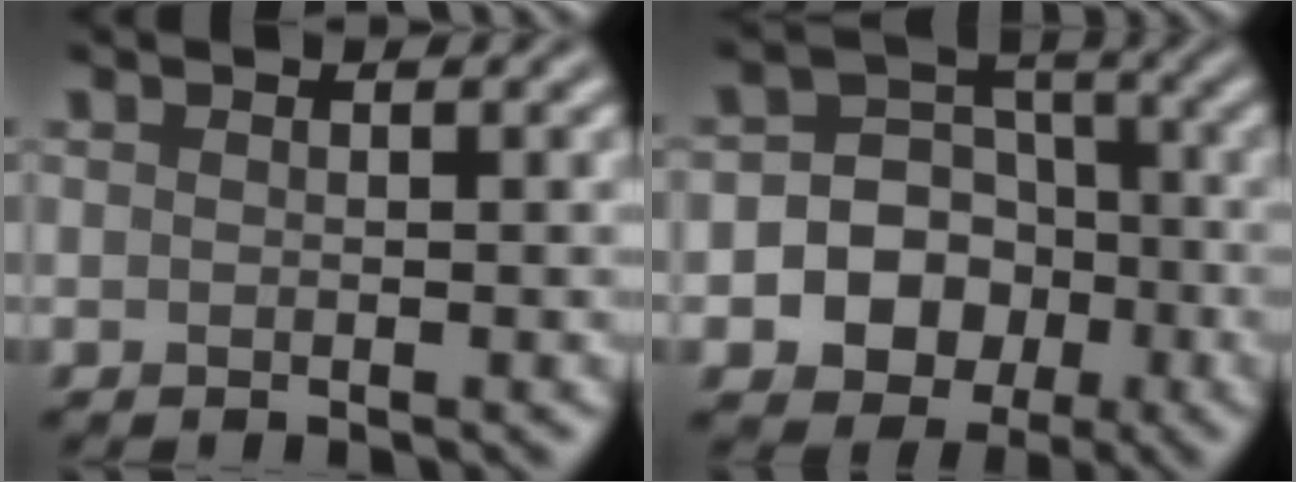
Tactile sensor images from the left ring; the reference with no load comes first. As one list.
[{"total": 9.2, "force": [-2.9, 8.2, 2.9], "torque": [-0.036, 0.007, -0.074]}]